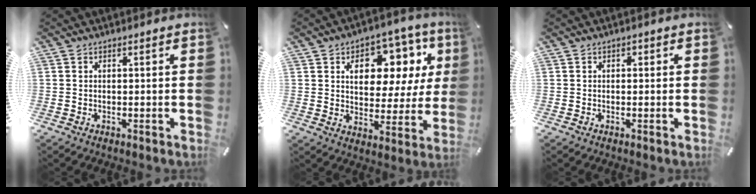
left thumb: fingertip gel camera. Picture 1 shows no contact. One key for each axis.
{"total": 13.4, "fx": 5.7, "fy": 8.9, "fz": 8.3, "tx": -0.113, "ty": -0.033, "tz": 0.094}
{"total": 0.6, "fx": 0.0, "fy": 0.6, "fz": 0.2, "tx": -0.004, "ty": 0.005, "tz": -0.001}